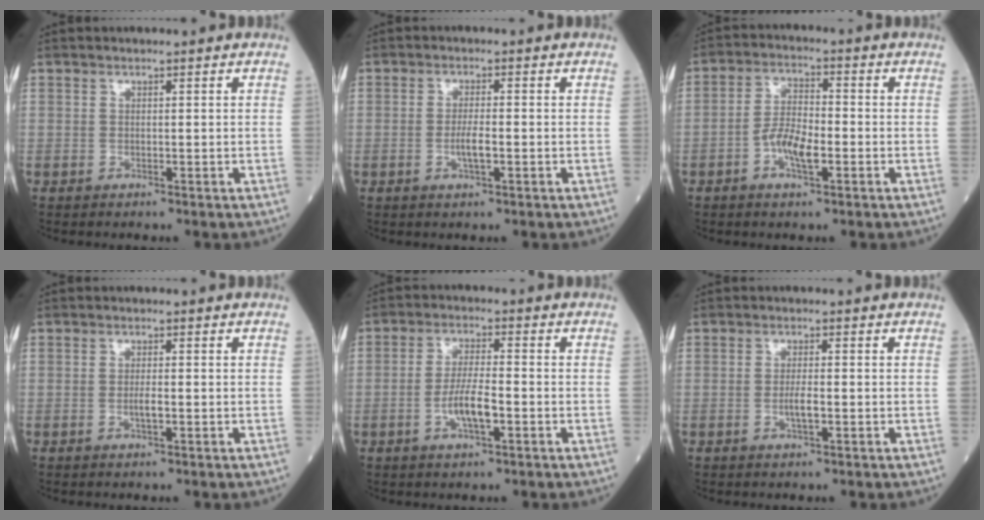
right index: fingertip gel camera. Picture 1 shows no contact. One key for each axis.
{"total": 2.9, "fx": -0.8, "fy": 0.4, "fz": 2.8, "tx": -0.061, "ty": -0.002, "tz": -0.014}
{"total": 5.9, "fx": -2.1, "fy": 1.8, "fz": 5.2, "tx": -0.109, "ty": 0.004, "tz": -0.043}
{"total": 1.7, "fx": -0.5, "fy": 0.2, "fz": 1.6, "tx": -0.037, "ty": -0.002, "tz": -0.008}
{"total": 5.8, "fx": -1.8, "fy": 1.2, "fz": 5.4, "tx": -0.113, "ty": 0.001, "tz": -0.034}
{"total": 2.4, "fx": -0.6, "fy": 0.3, "fz": 2.3, "tx": -0.050, "ty": -0.002, "tz": -0.011}